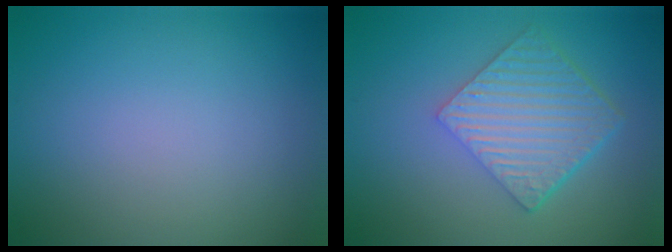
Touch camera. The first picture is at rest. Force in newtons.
{"total": 6.0, "press": 4.1, "slide": 4.4}